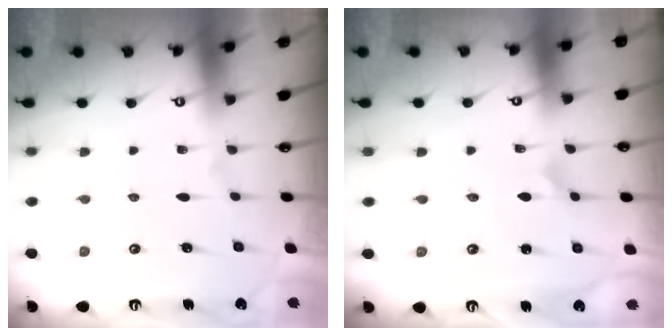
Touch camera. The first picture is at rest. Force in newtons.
{"total": 1.0, "press": 1.0, "slide": 0.0}